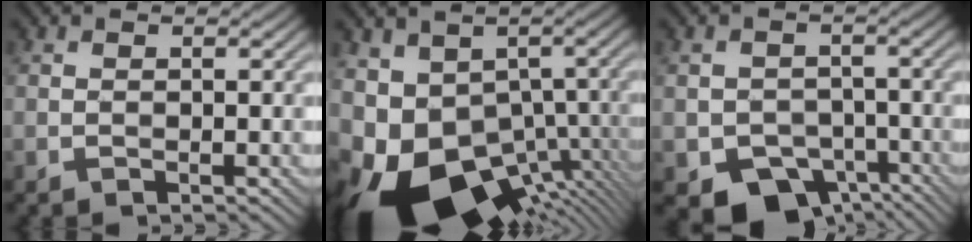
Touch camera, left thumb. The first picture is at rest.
{"total": 15.9, "force": [-5.9, 9.6, 11.2], "torque": [-0.222, -0.017, -0.069]}
{"total": 7.5, "force": [-4.3, 5.2, 3.3], "torque": [-0.053, -0.018, -0.071]}